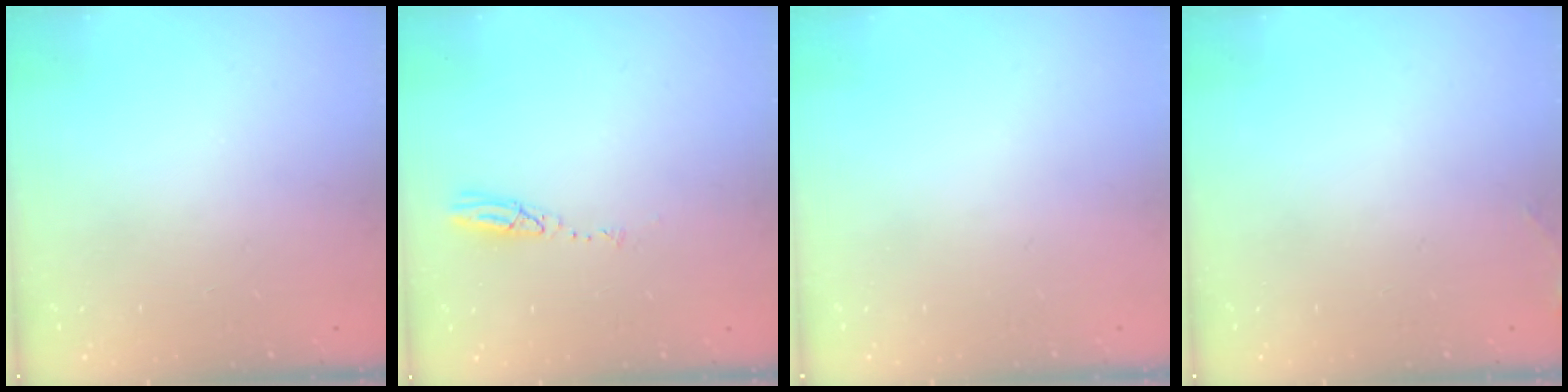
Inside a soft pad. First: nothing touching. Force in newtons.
{"total": 3.7, "press": 3.7, "slide": 0.1}
{"total": 0.0}
{"total": 5.4, "press": 5.1, "slide": 1.8}